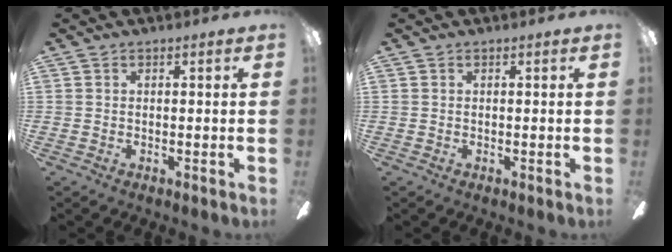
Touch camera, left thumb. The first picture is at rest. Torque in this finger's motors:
{"motor_torque": [0.00, 0.00, 0.00, 0.01, 0.00]}